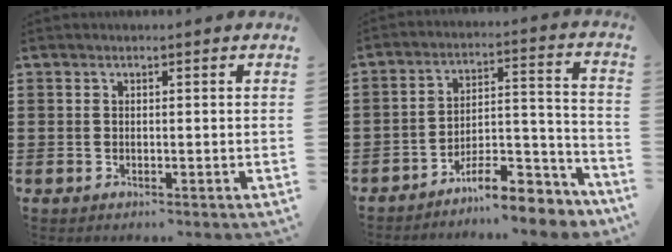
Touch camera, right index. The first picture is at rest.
{"total": 9.7, "force": [-8.7, 1.9, 3.9], "torque": [-0.046, 0.032, -0.161]}